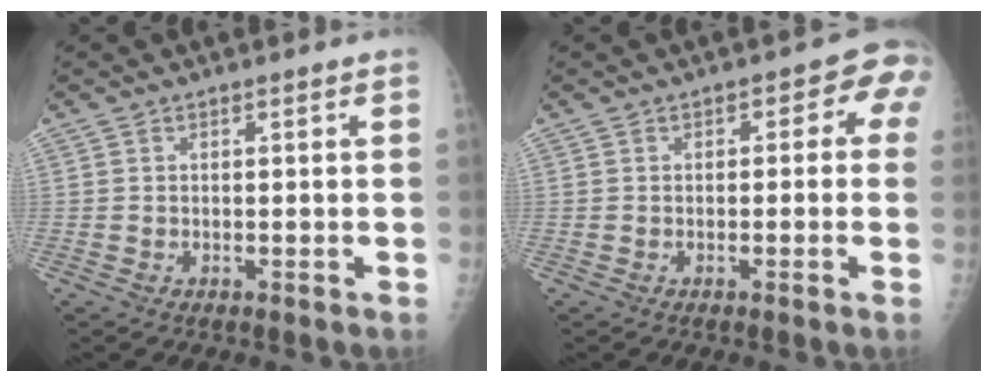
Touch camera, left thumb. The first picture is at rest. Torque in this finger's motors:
{"motor_torque": [-0.28, 0.50, -0.01, -0.08, 0.06]}